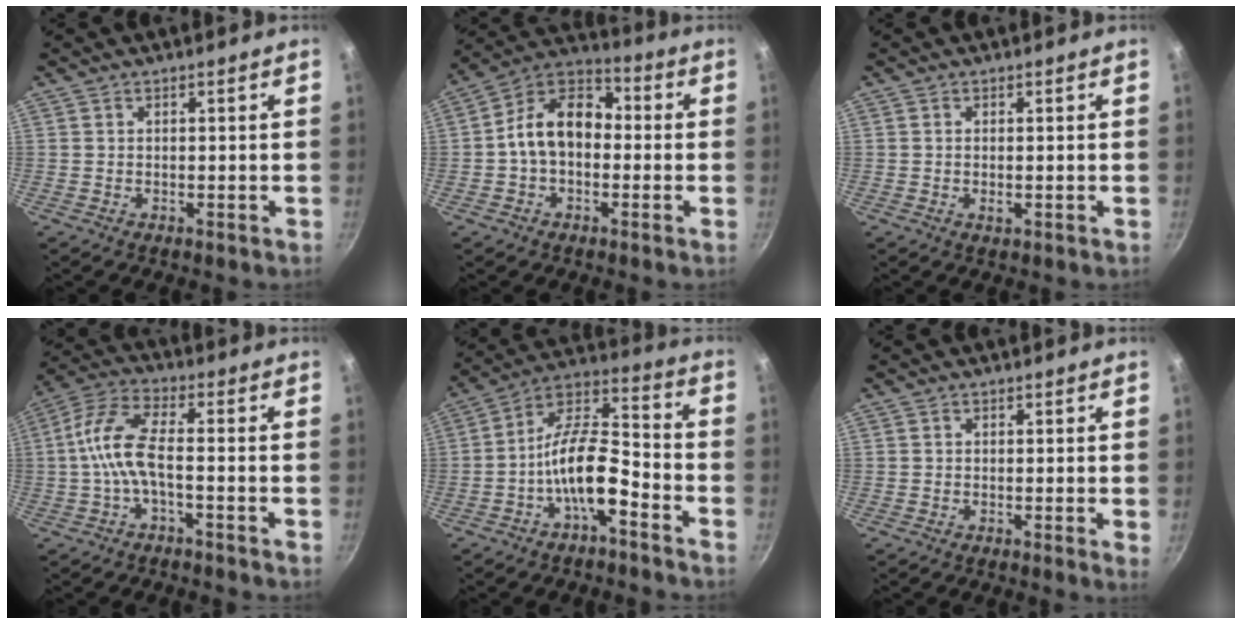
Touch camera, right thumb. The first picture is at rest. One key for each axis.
{"total": 12.9, "fx": -0.8, "fy": 9.1, "fz": 9.1, "tx": -0.117, "ty": 0.046, "tz": -0.038}
{"total": 1.1, "fx": -0.2, "fy": 0.4, "fz": 1.0, "tx": -0.020, "ty": -0.001, "tz": -0.004}
{"total": 8.7, "fx": -2.0, "fy": 2.9, "fz": 8.0, "tx": -0.183, "ty": 0.029, "tz": -0.053}
{"total": 12.9, "fx": -5.5, "fy": 5.1, "fz": 10.4, "tx": -0.174, "ty": 0.058, "tz": -0.109}
{"total": 1.1, "fx": 0.0, "fy": 0.2, "fz": 1.1, "tx": -0.016, "ty": -0.004, "tz": -0.004}